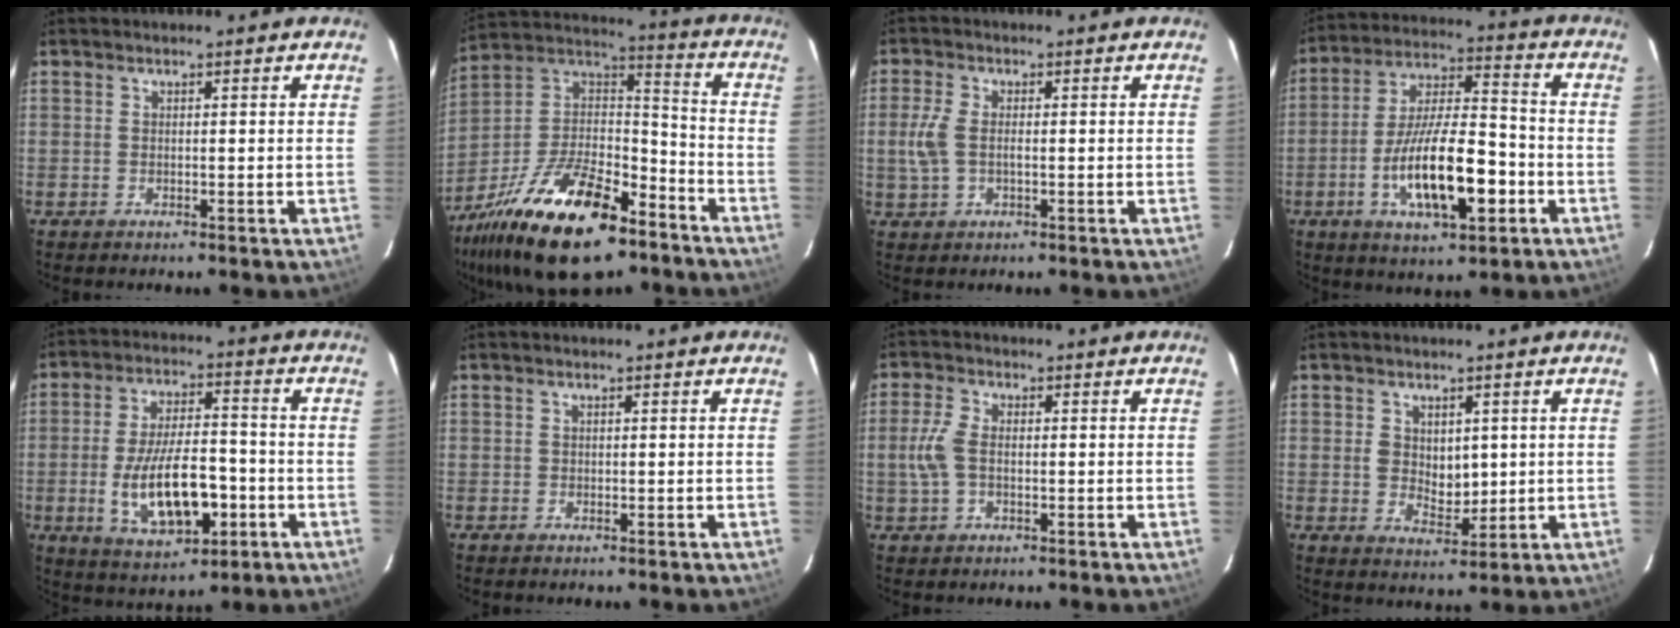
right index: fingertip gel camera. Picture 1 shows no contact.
{"total": 27.1, "force": [-16.8, 11.1, 18.1], "torque": [-0.355, -0.007, -0.278]}
{"total": 4.9, "force": [-0.3, 2.6, 4.1], "torque": [-0.098, 0.002, -0.003]}
{"total": 16.4, "force": [-5.6, 5.4, 14.4], "torque": [-0.268, -0.004, -0.091]}
{"total": 14.5, "force": [-4.1, 6.2, 12.5], "torque": [-0.238, -0.007, -0.053]}
{"total": 0.0}
{"total": 5.0, "force": [-0.4, 2.9, 4.1], "torque": [-0.098, 0.005, -0.005]}
{"total": 5.0, "force": [1.1, 3.9, 2.9], "torque": [-0.045, -0.001, 0.025]}